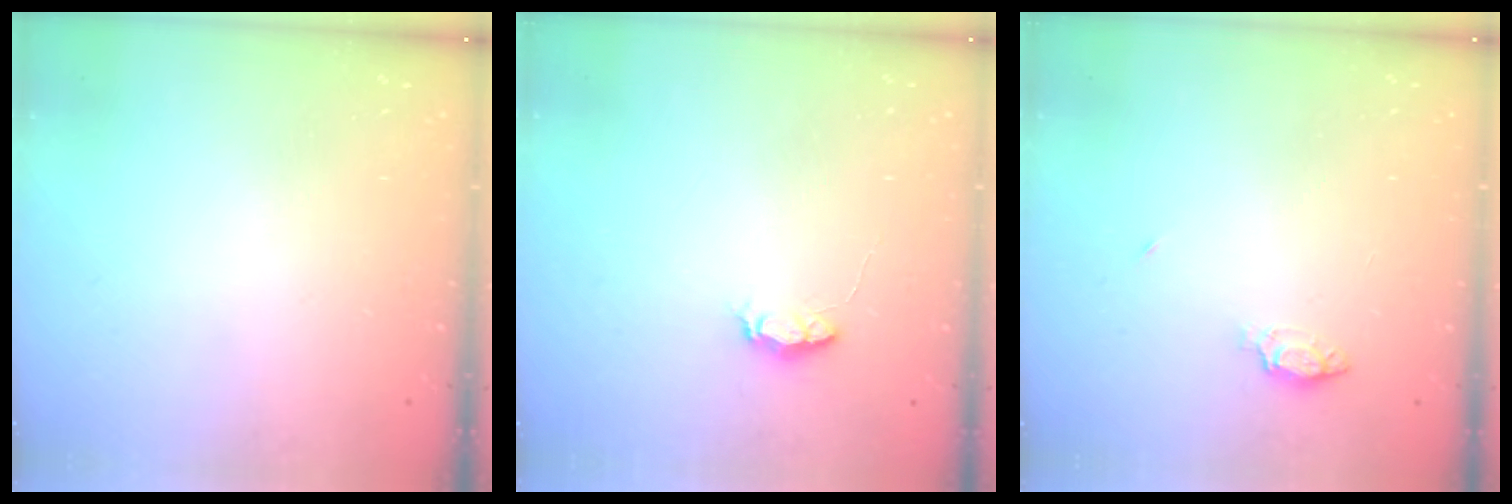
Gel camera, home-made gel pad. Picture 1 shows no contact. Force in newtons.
{"total": 3.8, "press": 3.7, "slide": 0.4}
{"total": 3.7, "press": 3.7, "slide": 0.5}